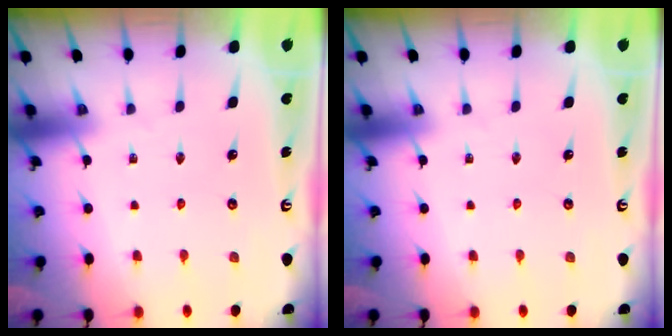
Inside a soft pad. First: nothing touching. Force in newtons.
{"total": 0.0}